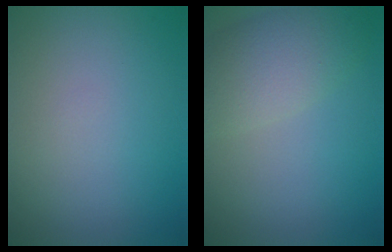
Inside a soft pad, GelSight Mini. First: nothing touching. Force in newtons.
{"total": 4.3, "press": 4.3, "slide": 0.2}